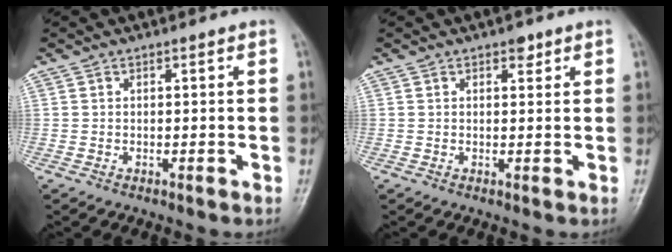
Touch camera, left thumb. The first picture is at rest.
{"total": 1.7, "force": [1.1, 1.0, 0.8], "torque": [0.000, -0.004, 0.011]}